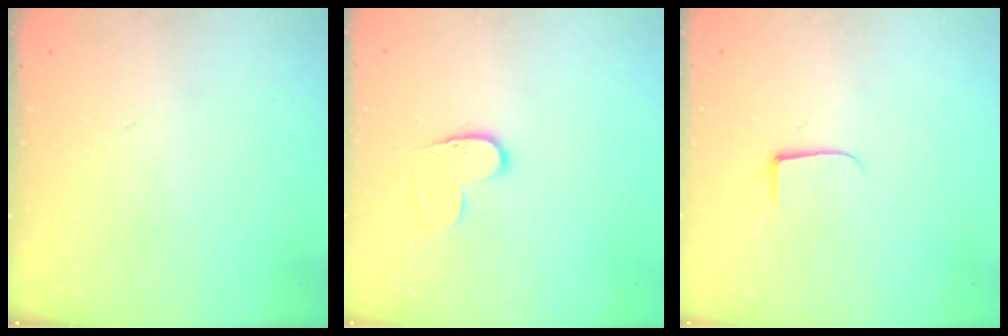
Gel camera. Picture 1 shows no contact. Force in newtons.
{"total": 6.4, "press": 6.4, "slide": 0.4}
{"total": 5.0, "press": 5.0, "slide": 0.5}